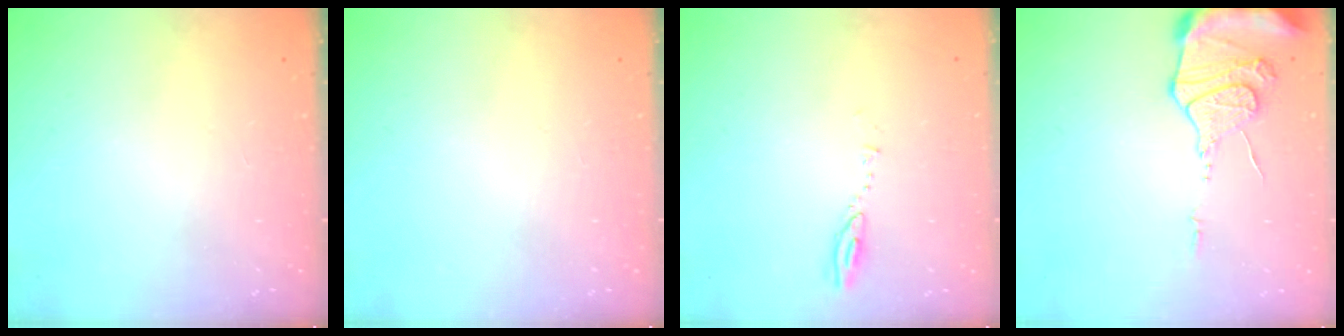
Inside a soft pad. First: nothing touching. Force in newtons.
{"total": 0.0}
{"total": 4.0, "press": 4.0, "slide": 0.5}
{"total": 12.5, "press": 12.4, "slide": 1.1}